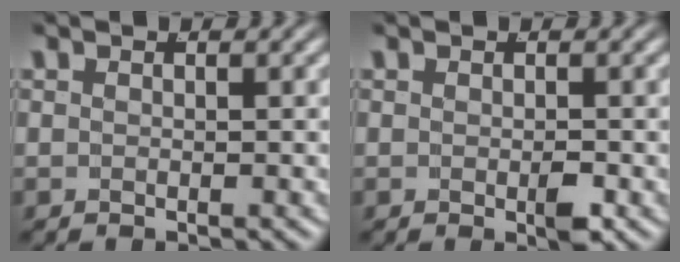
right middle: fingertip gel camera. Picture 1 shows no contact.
{"total": 1.2, "force": [-0.4, 0.4, 1.1], "torque": [-0.021, -0.008, -0.004]}